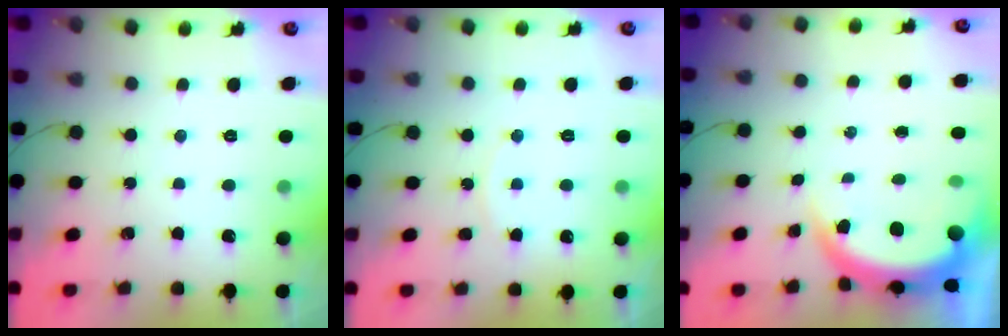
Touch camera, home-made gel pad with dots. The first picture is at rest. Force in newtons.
{"total": 7.5, "press": 7.5, "slide": 0.5}
{"total": 5.2, "press": 5.1, "slide": 0.8}